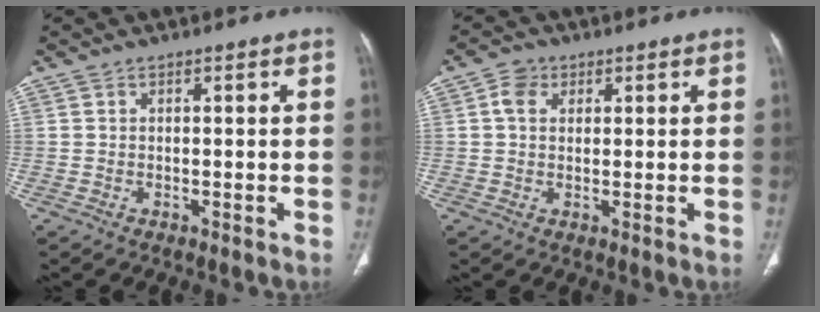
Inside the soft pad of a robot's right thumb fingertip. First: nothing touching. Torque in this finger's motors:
{"motor_torque": [0.49, 0.05, 0.19, 0.22, 0.05]}